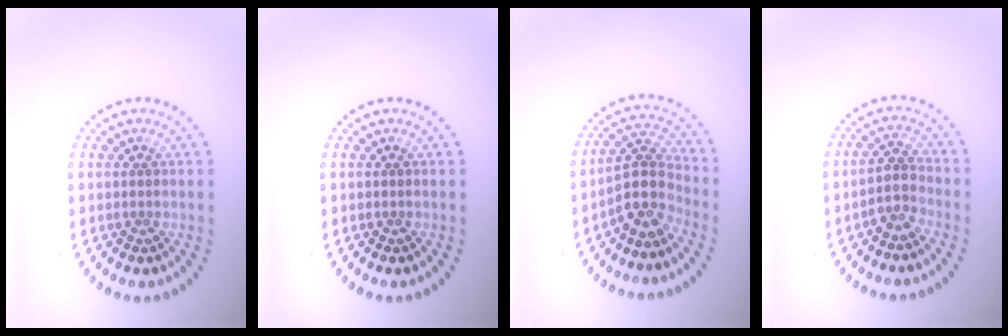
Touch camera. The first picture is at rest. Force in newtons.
{"total": 0.0}
{"total": 4.0, "press": 3.3, "slide": 2.3}
{"total": 2.2, "press": 1.9, "slide": 1.1}